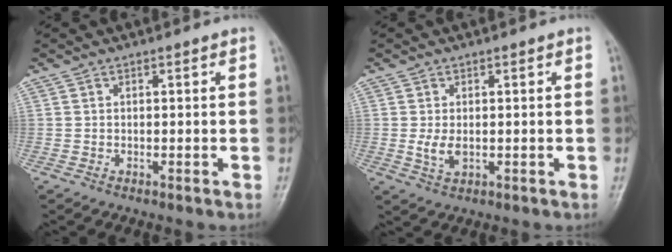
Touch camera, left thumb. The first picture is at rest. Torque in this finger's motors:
{"motor_torque": [0.15, 0.15, 0.57, 0.03, 0.01]}